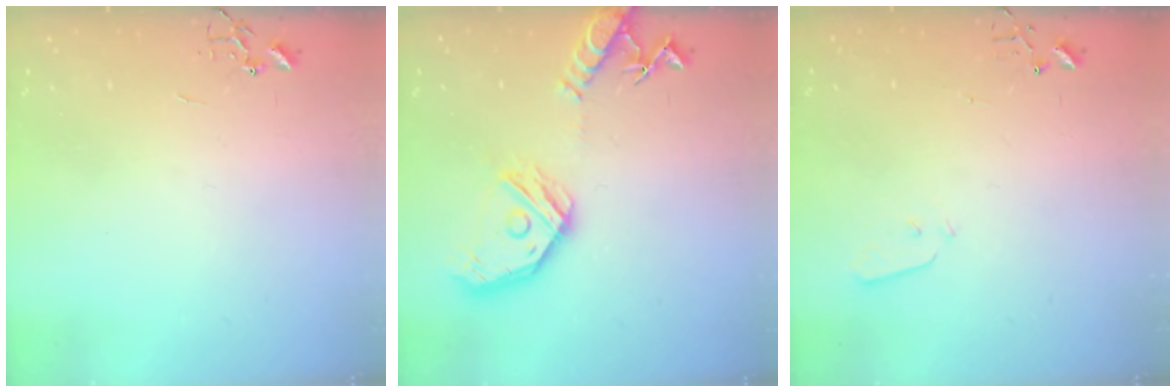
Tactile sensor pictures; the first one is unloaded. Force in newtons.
{"total": 17.1, "press": 16.9, "slide": 2.2}
{"total": 2.9, "press": 2.8, "slide": 0.8}